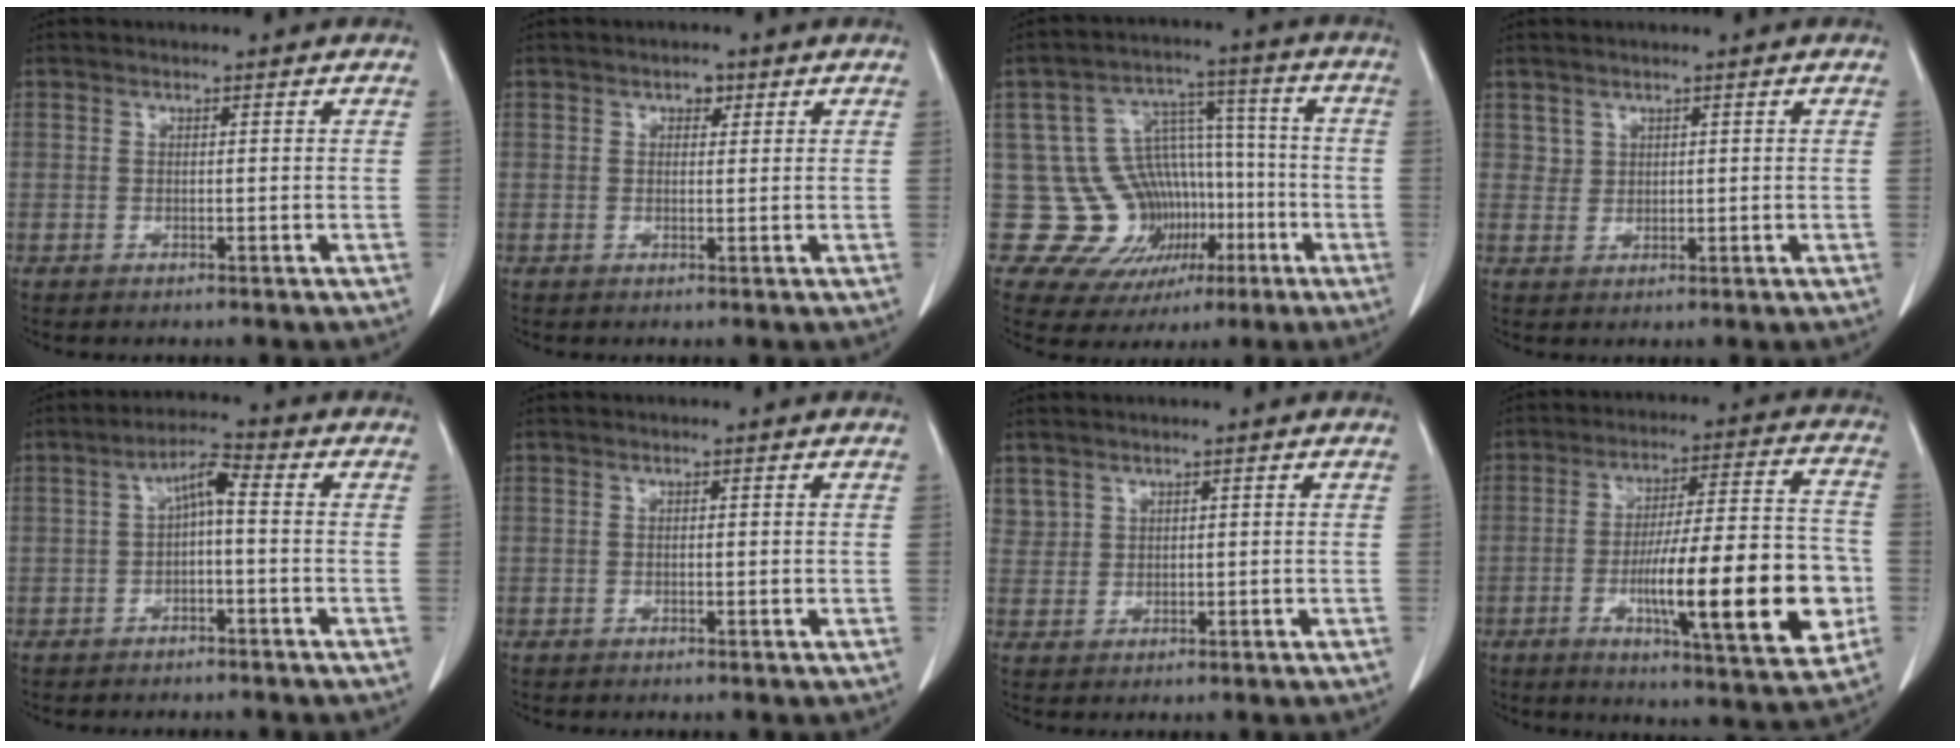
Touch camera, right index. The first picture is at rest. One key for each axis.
{"total": 1.7, "fx": 0.9, "fy": 1.0, "fz": 1.0, "tx": -0.010, "ty": 0.003, "tz": 0.010}
{"total": 14.4, "fx": -3.0, "fy": 12.8, "fz": 5.7, "tx": -0.097, "ty": 0.065, "tz": -0.021}
{"total": 1.7, "fx": 1.1, "fy": 1.3, "fz": 0.1, "tx": 0.012, "ty": 0.002, "tz": 0.015}
{"total": 4.3, "fx": 0.0, "fy": 0.9, "fz": 4.2, "tx": -0.073, "ty": 0.023, "tz": -0.004}
{"total": 0.8, "fx": 0.0, "fy": 0.3, "fz": 0.8, "tx": -0.010, "ty": 0.001, "tz": 0.000}
{"total": 2.4, "fx": 1.7, "fy": 1.6, "fz": 0.1, "tx": 0.008, "ty": 0.003, "tz": 0.034}
{"total": 20.4, "fx": -5.0, "fy": 3.1, "fz": 19.5, "tx": -0.277, "ty": 0.005, "tz": -0.068}